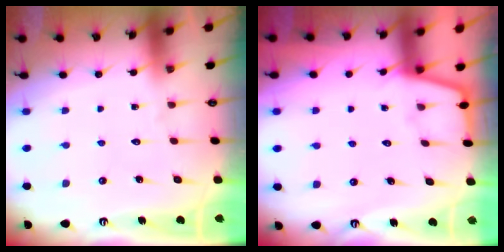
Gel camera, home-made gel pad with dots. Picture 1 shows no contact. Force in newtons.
{"total": 2.3, "press": 2.3, "slide": 0.4}